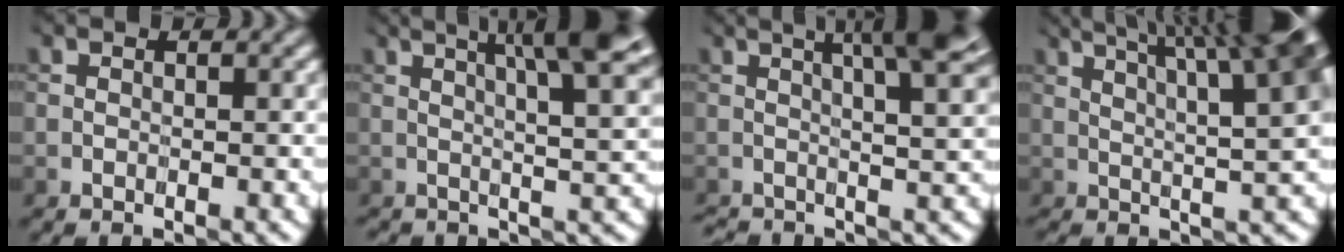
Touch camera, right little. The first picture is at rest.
{"total": 9.0, "force": [3.1, 2.5, 8.0], "torque": [-0.069, 0.023, 0.036]}
{"total": 7.7, "force": [1.9, 2.2, 7.1], "torque": [-0.065, 0.020, 0.023]}
{"total": 13.5, "force": [5.5, 3.6, 11.8], "torque": [-0.138, 0.040, 0.077]}